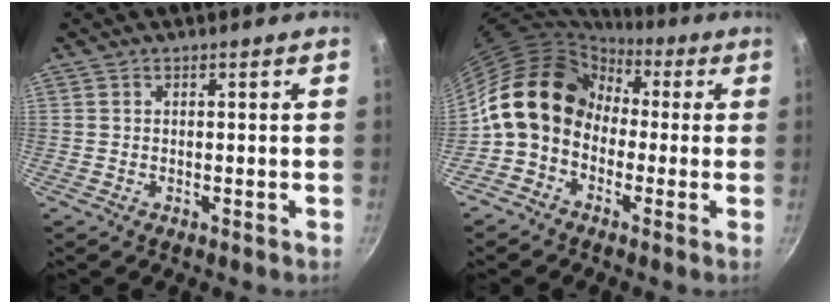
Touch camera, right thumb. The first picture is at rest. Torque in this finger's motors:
{"motor_torque": [1.54, 3.20, 1.14, -1.22, 0.59]}